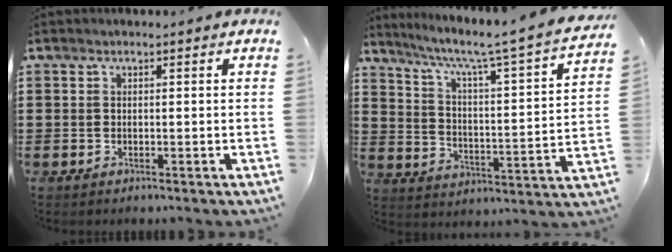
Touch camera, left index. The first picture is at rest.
{"total": 5.5, "force": [4.2, -0.4, 3.4], "torque": [-0.086, -0.044, 0.058]}